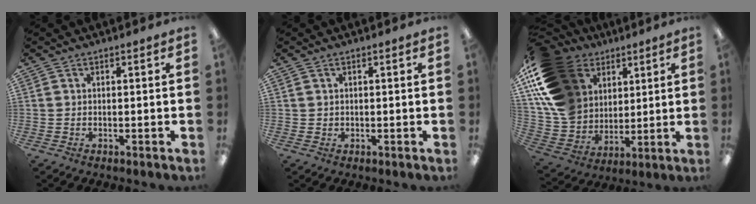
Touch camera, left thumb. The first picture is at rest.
{"total": 0.9, "force": [0.4, 0.8, 0.0], "torque": [-0.001, 0.004, 0.007]}
{"total": 19.9, "force": [8.5, 15.1, 9.8], "torque": [-0.211, -0.035, 0.168]}